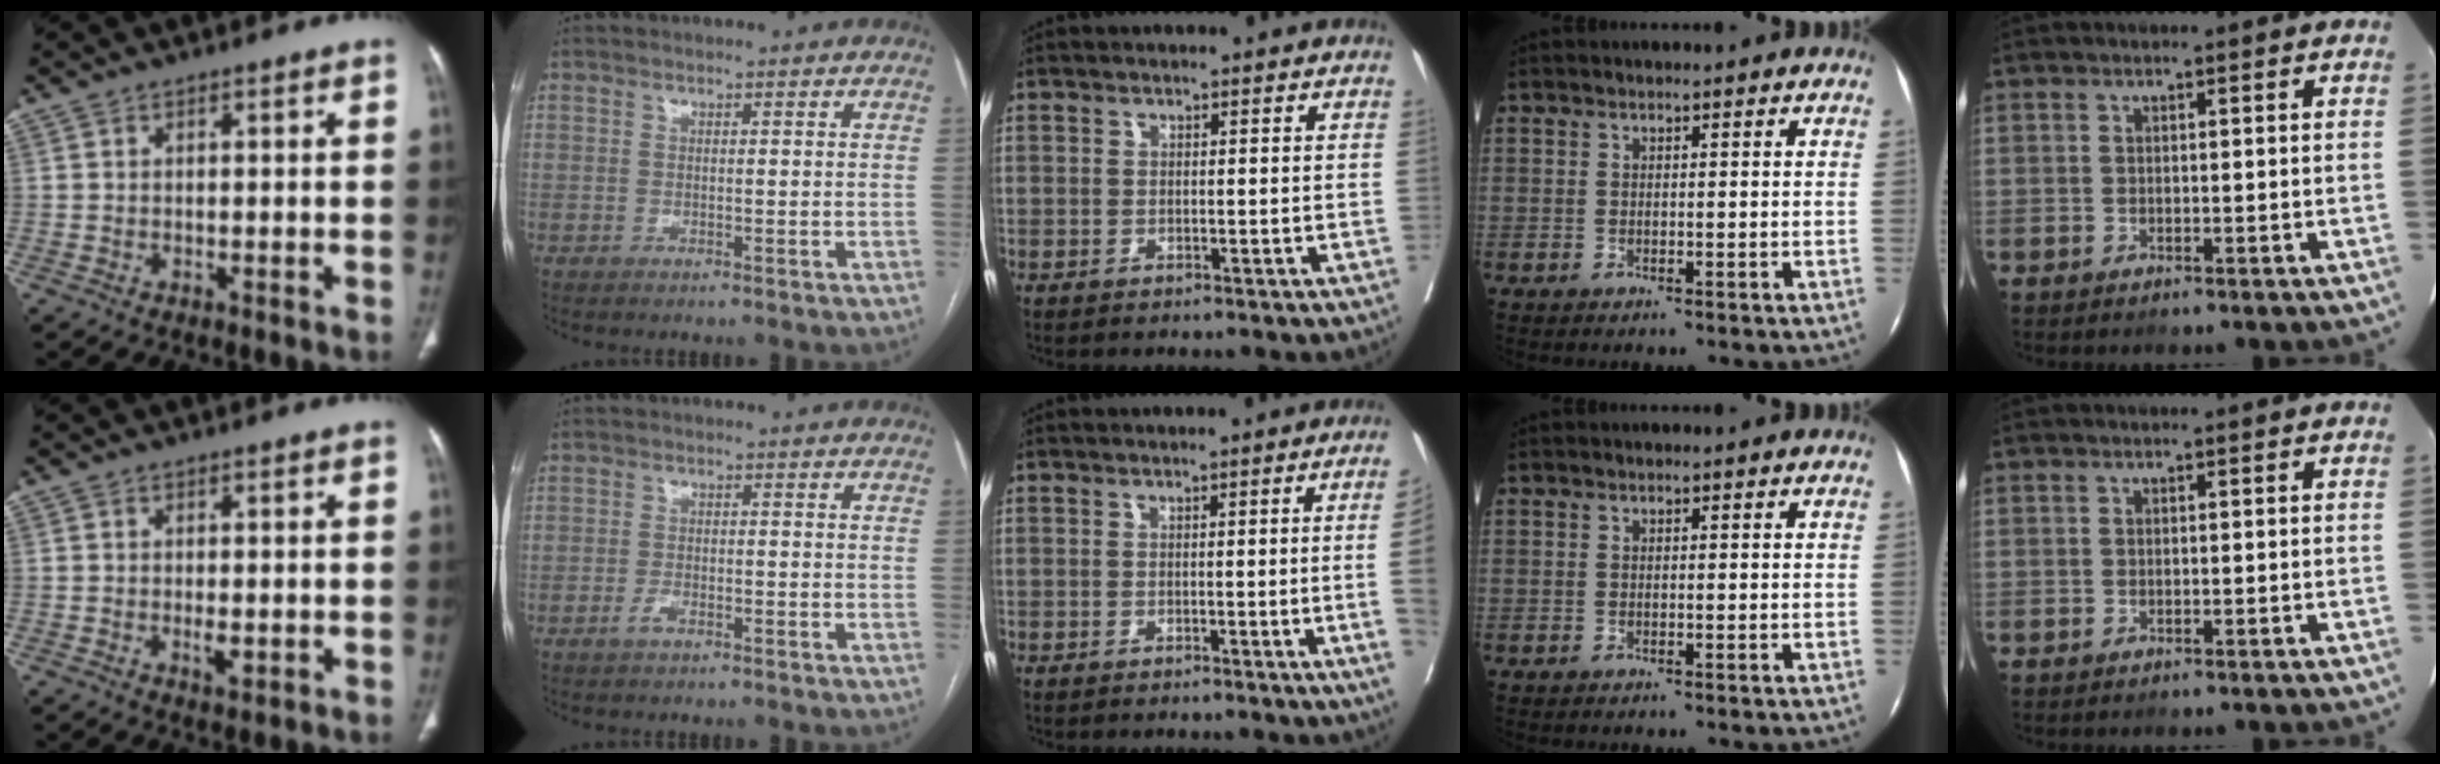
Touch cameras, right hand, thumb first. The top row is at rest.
{"thumb": {"total": 2.4, "force": [-0.6, 1.1, 2.0], "torque": [-0.035, -0.003, -0.007]}, "index": {"total": 1.6, "force": [-1.0, 0.6, 1.2], "torque": [-0.022, 0.001, -0.018]}, "middle": {"total": 4.5, "force": [-0.7, -1.6, 4.1], "torque": [-0.043, -0.008, -0.009]}}